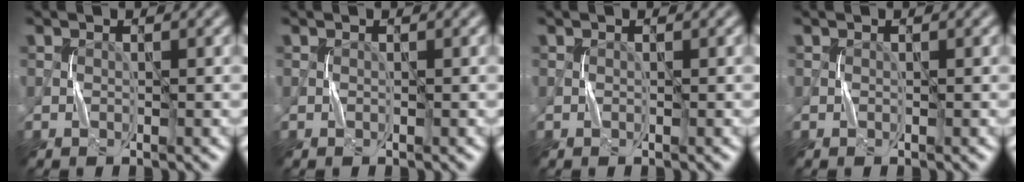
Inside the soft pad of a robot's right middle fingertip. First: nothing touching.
{"total": 0.0}
{"total": 0.0}
{"total": 0.0}